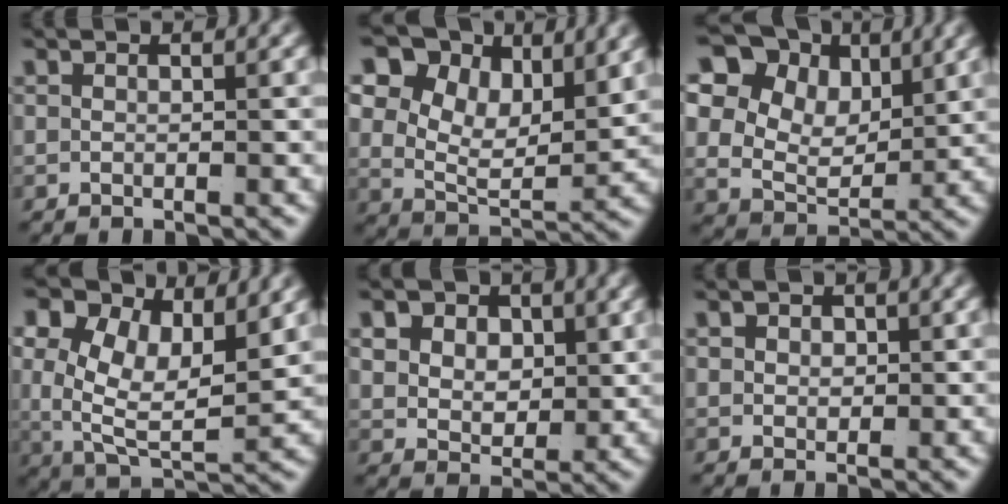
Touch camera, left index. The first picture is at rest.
{"total": 12.6, "force": [4.7, 8.6, 7.9], "torque": [-0.138, -0.003, 0.063]}
{"total": 13.7, "force": [4.6, 10.4, 7.6], "torque": [-0.144, 0.001, 0.061]}
{"total": 12.3, "force": [1.8, 9.1, 8.0], "torque": [-0.167, -0.033, 0.033]}
{"total": 5.7, "force": [1.3, 4.5, 3.2], "torque": [-0.067, -0.026, 0.033]}
{"total": 1.9, "force": [0.6, 1.5, 1.0], "torque": [-0.016, -0.007, 0.014]}